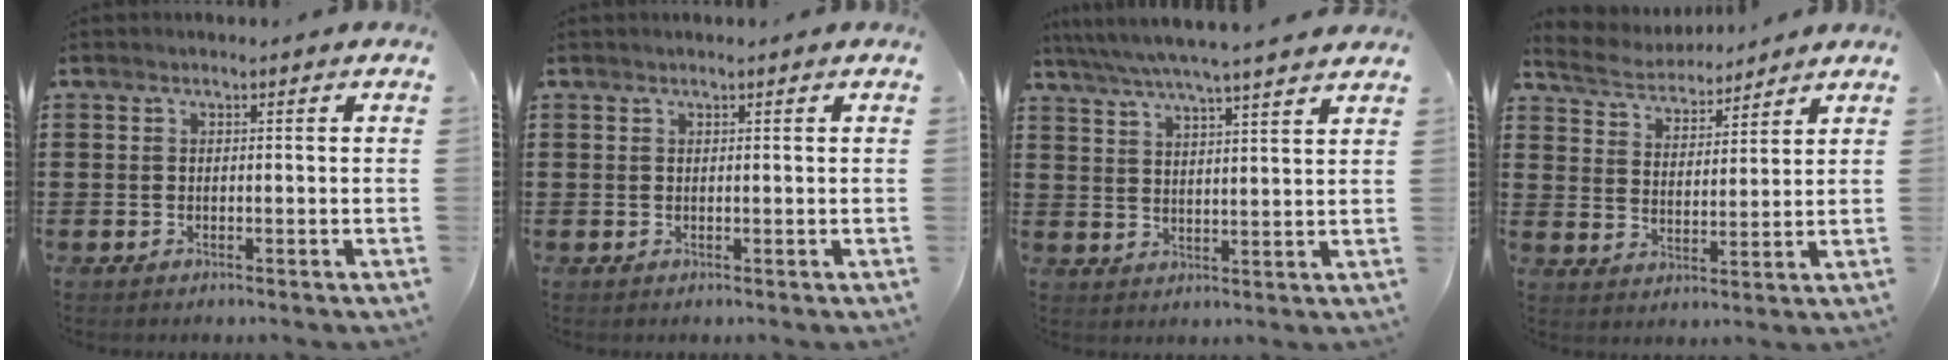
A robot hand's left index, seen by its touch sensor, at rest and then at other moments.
{"total": 0.0}
{"total": 5.1, "force": [4.5, -0.4, 2.3], "torque": [-0.061, -0.025, 0.075]}
{"total": 4.8, "force": [4.7, 0.8, 0.2], "torque": [-0.030, -0.024, 0.081]}